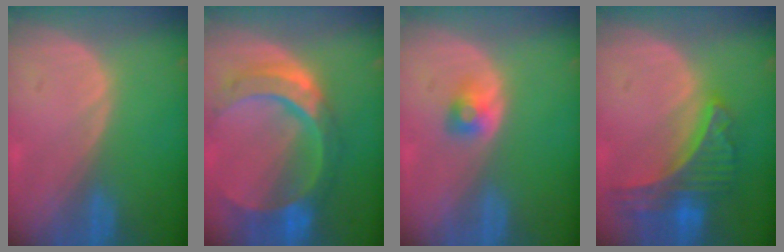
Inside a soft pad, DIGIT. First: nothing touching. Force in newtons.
{"total": 11.1, "press": 9.2, "slide": 6.1}
{"total": 2.4, "press": 2.2, "slide": 0.7}
{"total": 8.9, "press": 7.6, "slide": 4.5}